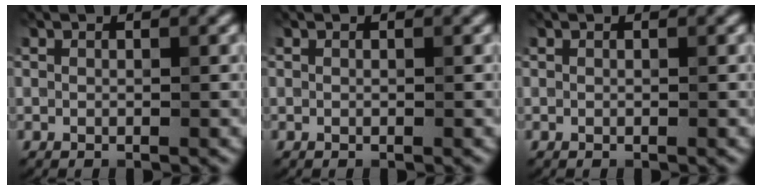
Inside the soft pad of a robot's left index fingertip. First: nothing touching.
{"total": 0.0}
{"total": 0.0}